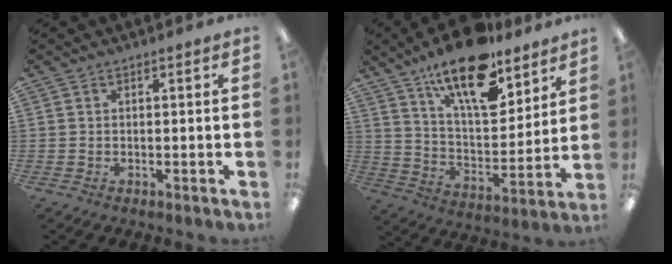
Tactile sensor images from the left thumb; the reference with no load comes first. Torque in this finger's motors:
{"motor_torque": [0.49, 0.60, 1.79, -0.98, 0.21]}